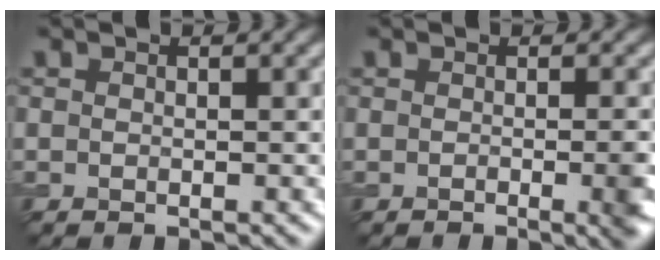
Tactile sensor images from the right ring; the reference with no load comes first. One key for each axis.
{"total": 2.9, "fx": -0.8, "fy": 0.8, "fz": 2.7, "tx": -0.030, "ty": -0.004, "tz": -0.012}